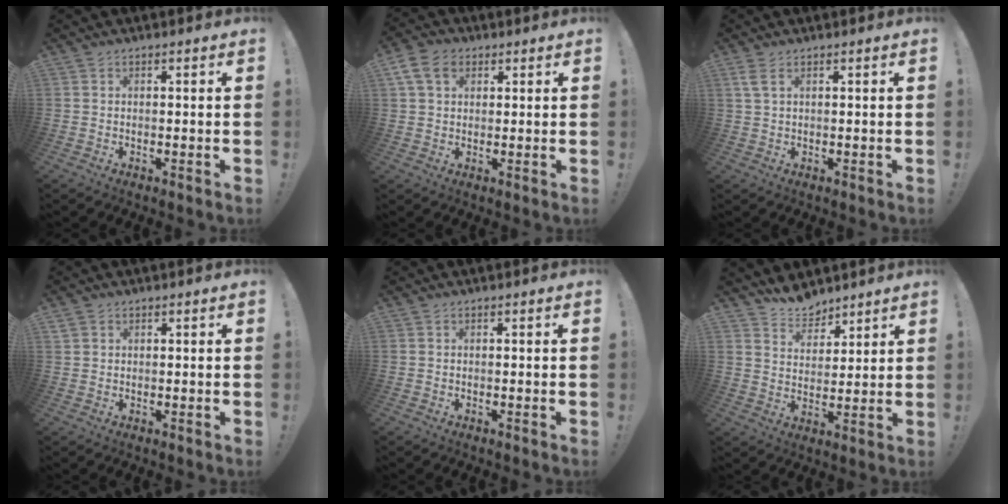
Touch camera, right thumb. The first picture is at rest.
{"total": 8.4, "force": [3.4, 5.9, 4.9], "torque": [-0.085, -0.001, 0.066]}
{"total": 3.2, "force": [1.5, 1.0, 2.7], "torque": [-0.058, 0.001, 0.029]}
{"total": 1.5, "force": [1.0, 1.1, 0.5], "torque": [-0.005, -0.001, 0.018]}
{"total": 0.0}
{"total": 8.0, "force": [7.1, 3.4, 1.1], "torque": [-0.014, -0.060, 0.137]}